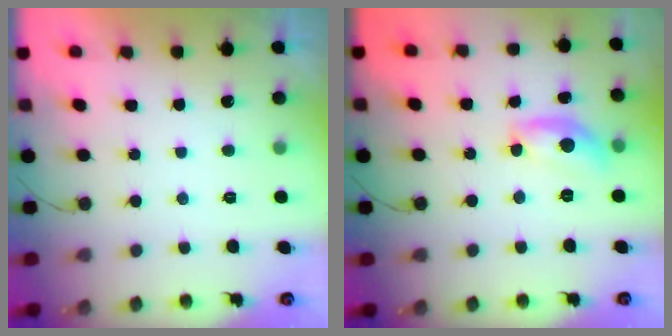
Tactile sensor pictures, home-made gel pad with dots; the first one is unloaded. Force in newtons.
{"total": 12.0, "press": 12.0, "slide": 0.6}